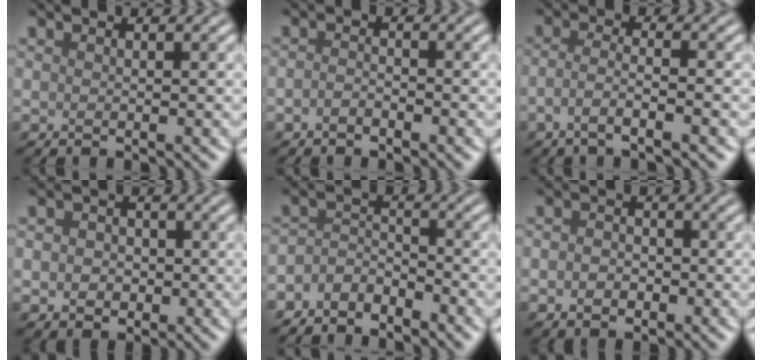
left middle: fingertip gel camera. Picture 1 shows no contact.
{"total": 1.1, "force": [-0.8, 0.5, 0.6], "torque": [-0.013, 0.002, -0.018]}
{"total": 2.8, "force": [-1.5, 0.6, 2.3], "torque": [-0.039, 0.003, -0.042]}
{"total": 3.5, "force": [-0.1, 2.9, 1.9], "torque": [-0.019, 0.003, -0.018]}
{"total": 2.9, "force": [-2.4, 1.4, 0.8], "torque": [-0.016, 0.006, -0.055]}
{"total": 2.5, "force": [-0.6, 1.9, 1.4], "torque": [-0.021, -0.002, -0.018]}